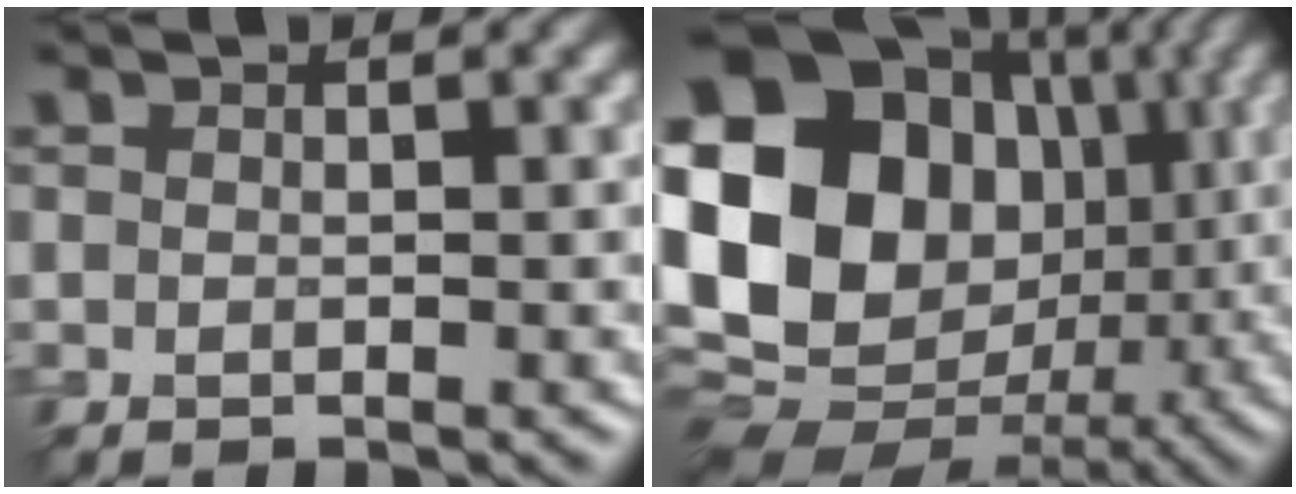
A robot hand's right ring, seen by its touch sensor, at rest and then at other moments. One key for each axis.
{"total": 21.0, "fx": 1.4, "fy": 17.8, "fz": 11.1, "tx": -0.222, "ty": 0.010, "tz": -0.006}